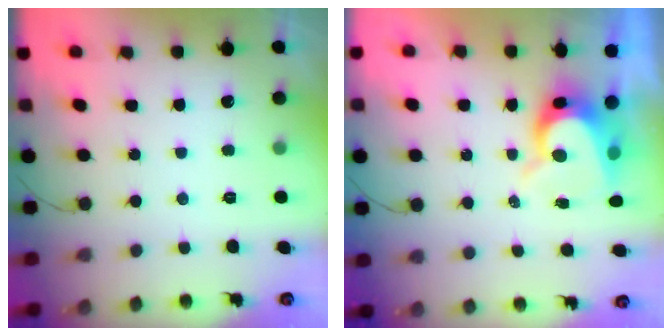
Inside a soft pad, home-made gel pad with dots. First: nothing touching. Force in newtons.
{"total": 8.5, "press": 8.5, "slide": 0.7}